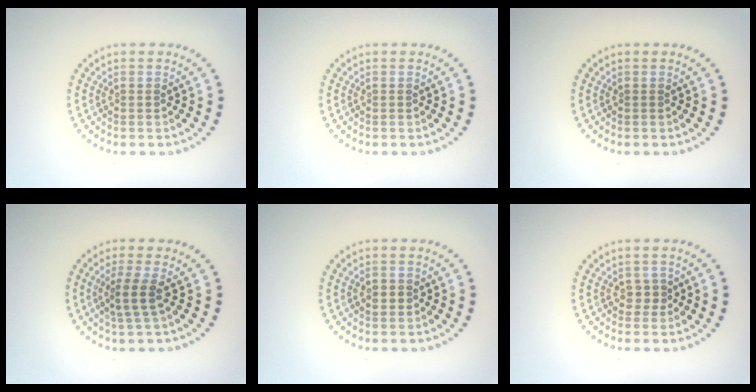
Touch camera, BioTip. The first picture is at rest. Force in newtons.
{"total": 0.0}
{"total": 0.0}
{"total": 2.3, "press": 1.8, "slide": 1.4}
{"total": 1.1, "press": 1.1, "slide": 0.2}
{"total": 1.1, "press": 1.0, "slide": 0.6}